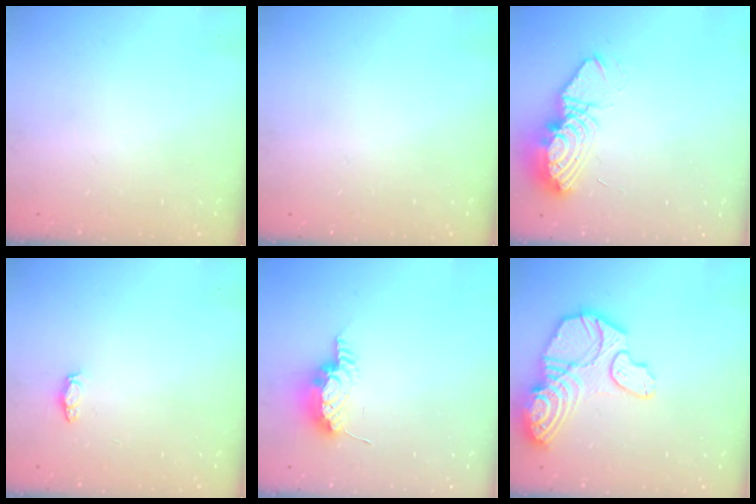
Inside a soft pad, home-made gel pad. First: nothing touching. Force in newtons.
{"total": 0.0}
{"total": 12.2, "press": 12.1, "slide": 0.9}
{"total": 3.0, "press": 2.9, "slide": 0.4}
{"total": 8.9, "press": 8.6, "slide": 2.1}
{"total": 19.7, "press": 19.7, "slide": 1.8}